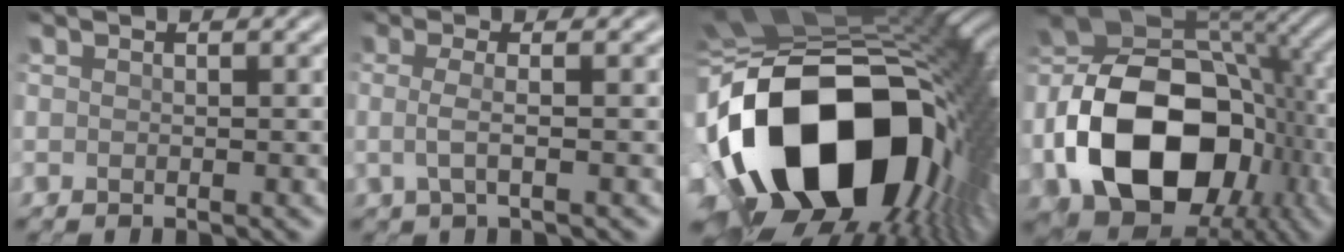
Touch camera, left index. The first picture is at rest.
{"total": 2.0, "force": [-0.1, 0.0, 2.0], "torque": [-0.055, -0.003, -0.003]}
{"total": 20.3, "force": [-5.2, 12.7, 14.9], "torque": [-0.282, -0.014, -0.082]}
{"total": 16.8, "force": [-4.2, 11.3, 11.7], "torque": [-0.233, -0.015, -0.068]}